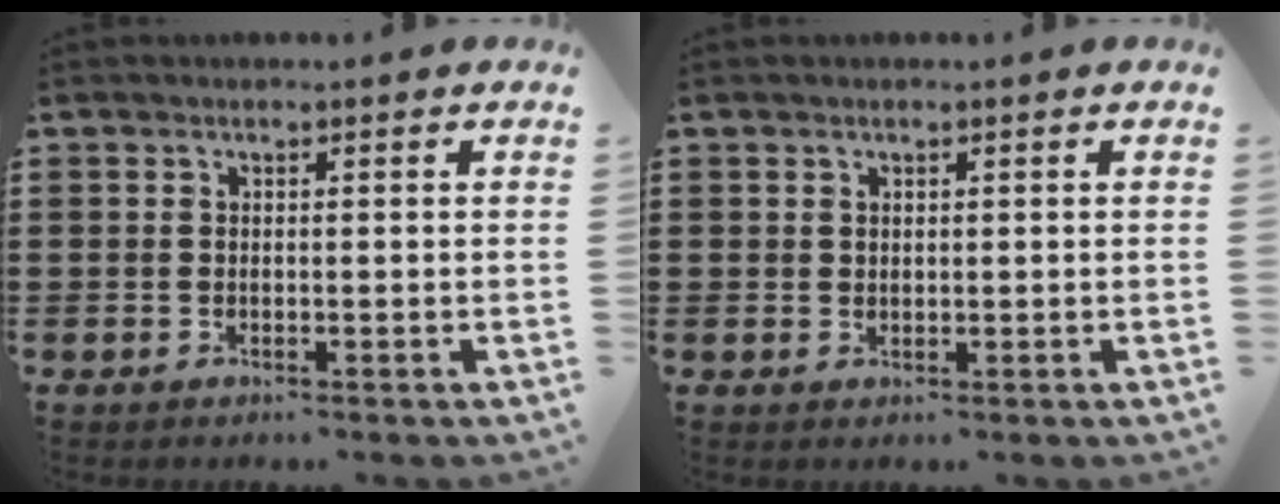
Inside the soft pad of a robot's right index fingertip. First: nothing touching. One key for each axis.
{"total": 0.9, "fx": 0.6, "fy": 0.6, "fz": 0.2, "tx": -0.006, "ty": 0.004, "tz": 0.012}